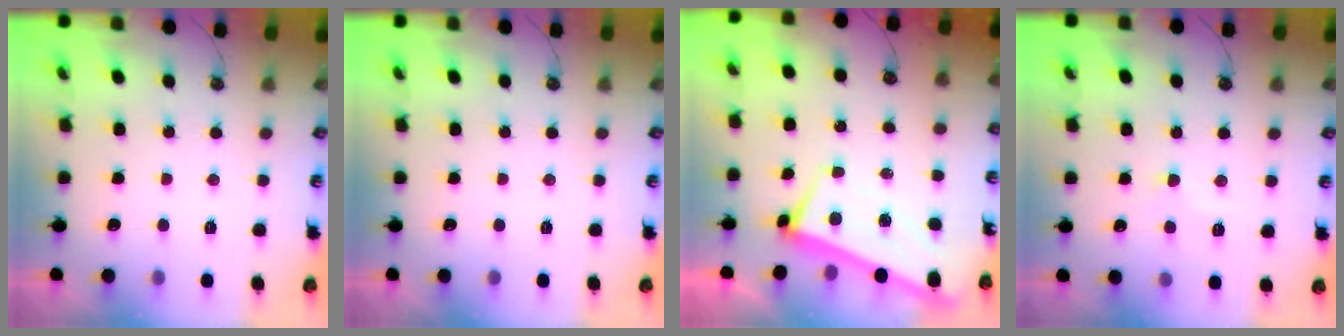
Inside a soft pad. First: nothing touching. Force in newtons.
{"total": 0.0}
{"total": 1.5, "press": 0.4, "slide": 1.5}
{"total": 1.7, "press": 1.7, "slide": 0.2}